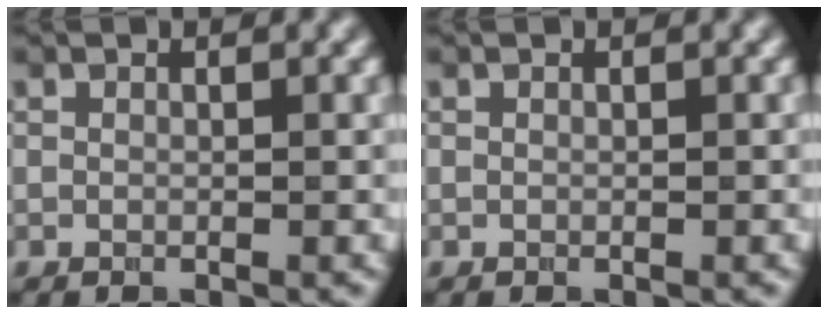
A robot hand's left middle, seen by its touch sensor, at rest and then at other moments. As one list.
[{"total": 0.0}]